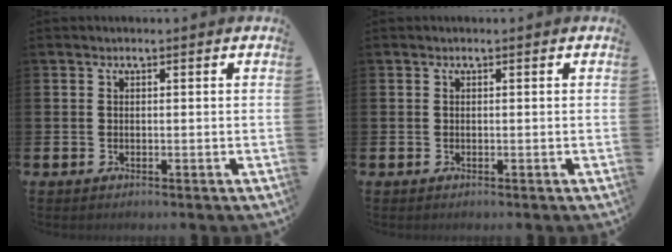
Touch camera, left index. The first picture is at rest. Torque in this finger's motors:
{"motor_torque": [-0.05, 0.05, 0.00, 0.00]}